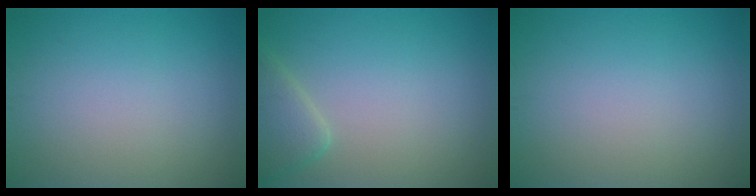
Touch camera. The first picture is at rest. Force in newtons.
{"total": 2.8, "press": 2.8, "slide": 0.2}
{"total": 0.0}